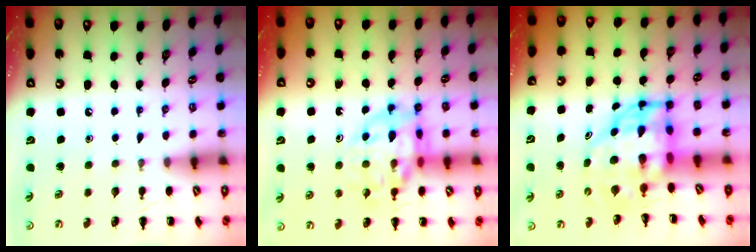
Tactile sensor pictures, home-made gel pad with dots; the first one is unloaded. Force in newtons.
{"total": 14.6, "press": 14.3, "slide": 2.7}
{"total": 6.8, "press": 6.5, "slide": 2.0}